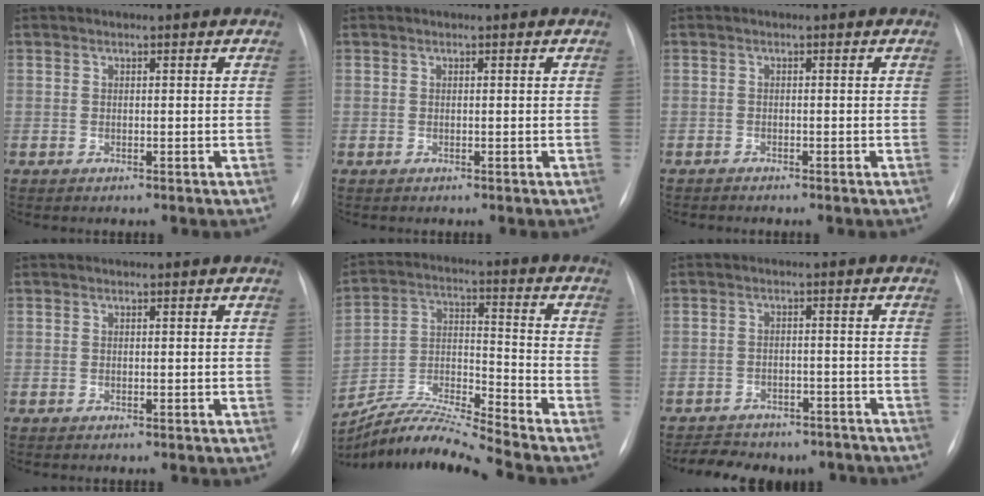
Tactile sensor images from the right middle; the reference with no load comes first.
{"total": 0.0}
{"total": 0.7, "force": [-0.7, 0.1, 0.1], "torque": [-0.004, -0.001, -0.014]}
{"total": 0.0}
{"total": 11.8, "force": [-11.2, -2.2, 3.1], "torque": [-0.059, 0.005, -0.209]}
{"total": 11.9, "force": [-10.1, 5.4, 3.2], "torque": [-0.056, 0.014, -0.121]}